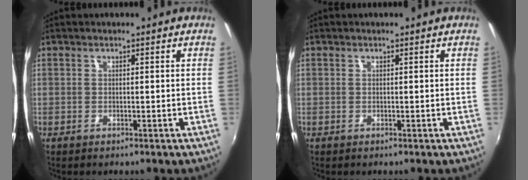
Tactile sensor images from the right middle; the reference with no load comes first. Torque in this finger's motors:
{"motor_torque": [0.00, 0.00, 0.00, 0.01]}